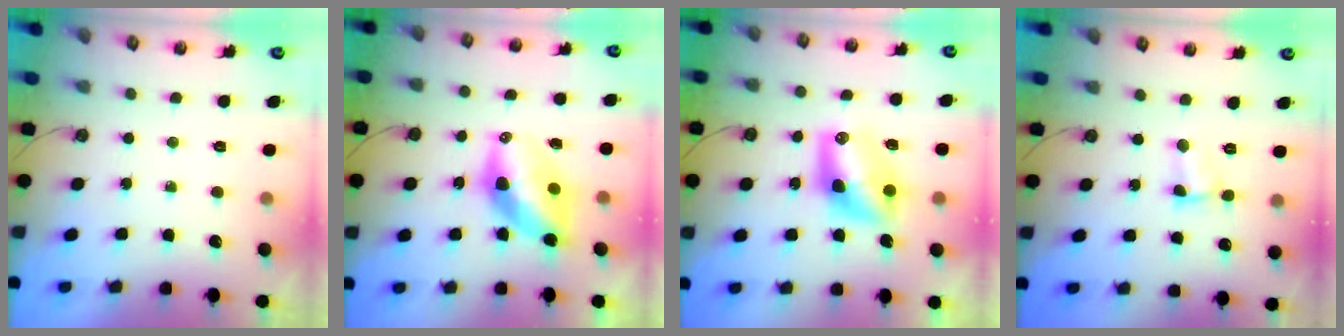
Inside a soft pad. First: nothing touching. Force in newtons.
{"total": 10.5, "press": 10.5, "slide": 1.0}
{"total": 10.5, "press": 10.4, "slide": 1.5}
{"total": 1.6, "press": 1.5, "slide": 0.5}